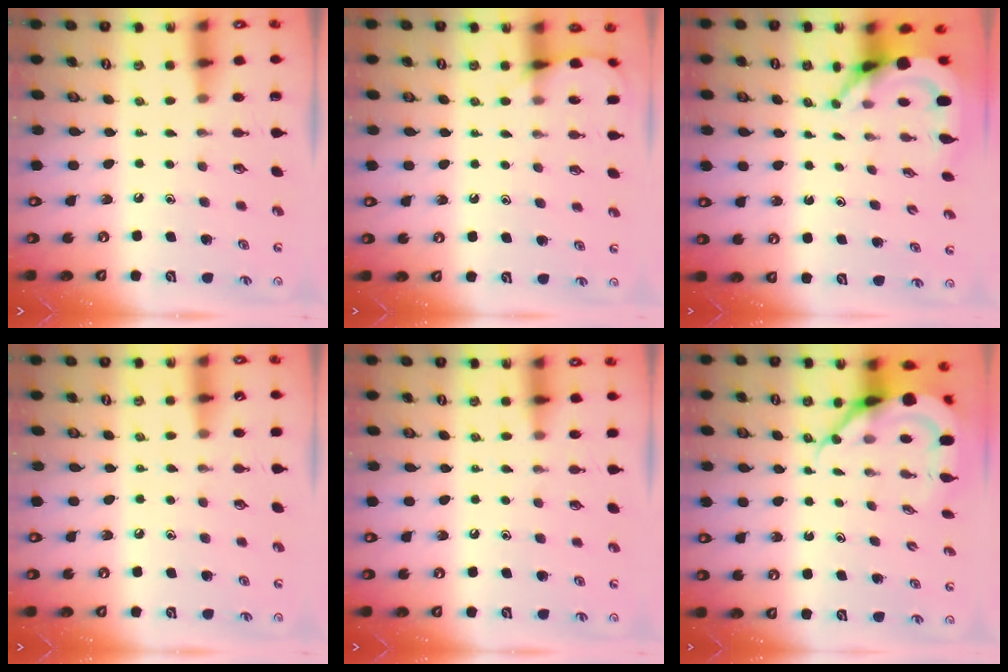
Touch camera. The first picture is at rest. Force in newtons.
{"total": 5.8, "press": 5.8, "slide": 0.7}
{"total": 6.2, "press": 6.2, "slide": 0.5}
{"total": 3.6, "press": 3.5, "slide": 0.6}
{"total": 5.3, "press": 5.2, "slide": 0.7}
{"total": 8.3, "press": 8.2, "slide": 1.0}